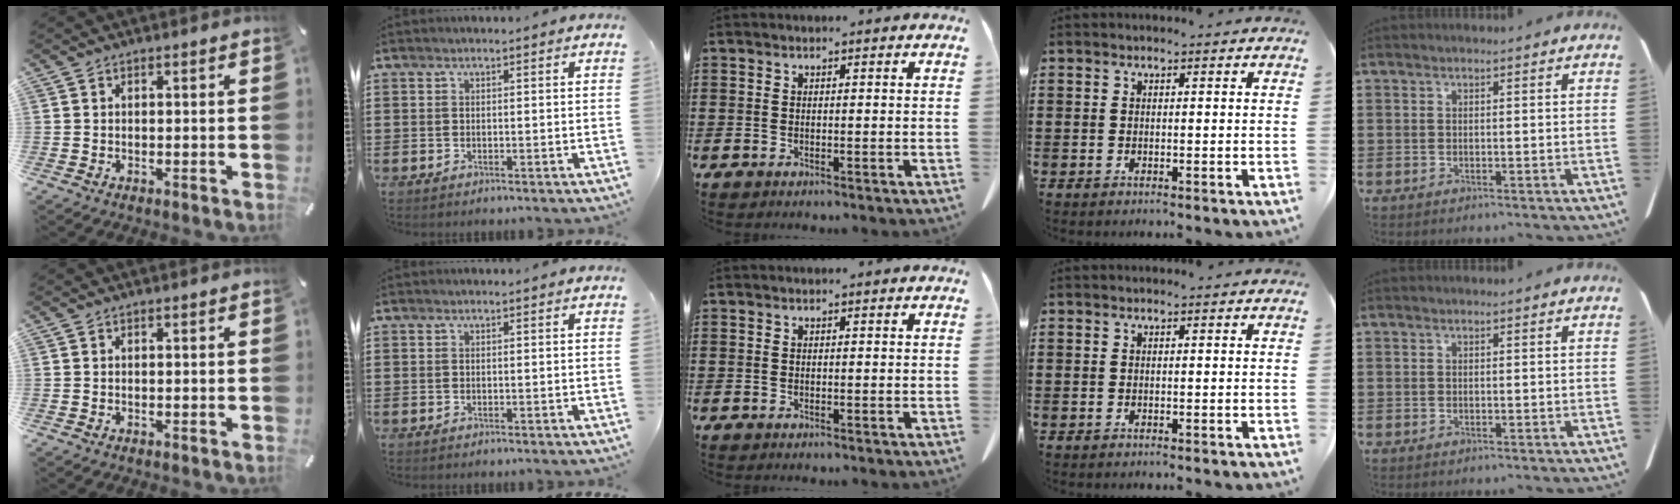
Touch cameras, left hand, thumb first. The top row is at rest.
{}